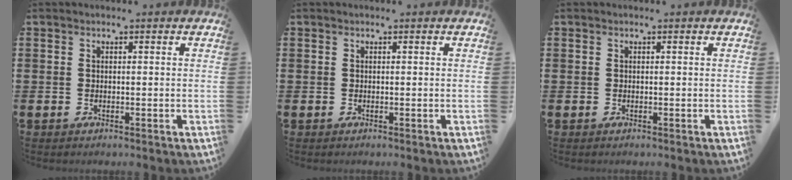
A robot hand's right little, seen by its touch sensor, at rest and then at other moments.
{"total": 0.0}
{"total": 0.0}